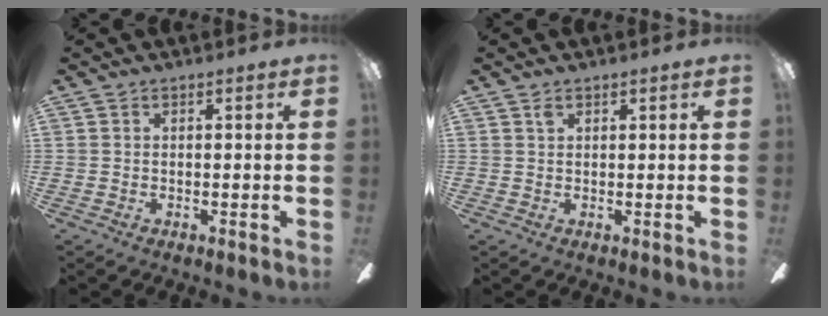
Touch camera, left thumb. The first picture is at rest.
{"total": 1.1, "force": [0.9, 0.5, 0.6], "torque": [-0.015, 0.002, 0.016]}